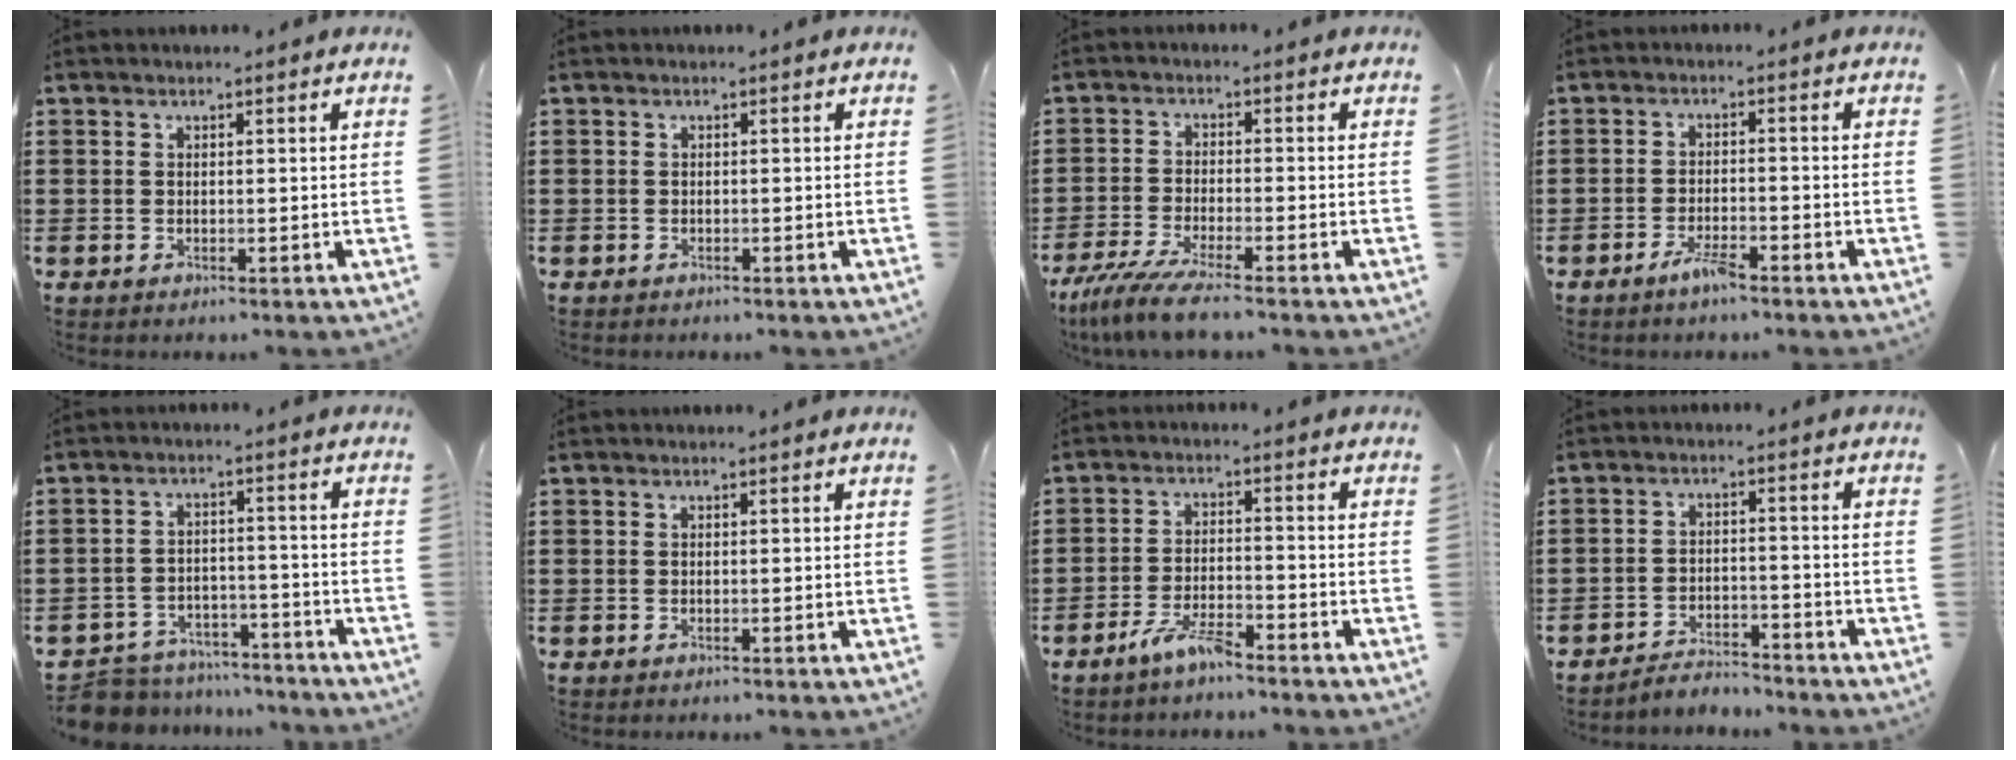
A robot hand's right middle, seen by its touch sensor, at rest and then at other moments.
{"total": 0.8, "force": [-0.5, 0.5, -0.1], "torque": [0.002, 0.005, -0.013]}
{"total": 6.0, "force": [-5.0, 0.1, 3.3], "torque": [-0.088, -0.024, -0.102]}
{"total": 3.1, "force": [-2.2, 0.4, 2.1], "torque": [-0.051, -0.004, -0.044]}
{"total": 5.9, "force": [-5.8, 1.2, 0.2], "torque": [-0.014, 0.014, -0.122]}
{"total": 0.0}
{"total": 4.7, "force": [-3.7, 0.7, 2.9], "torque": [-0.062, -0.002, -0.071]}
{"total": 3.6, "force": [-3.6, 0.6, -0.2], "torque": [-0.005, 0.004, -0.078]}